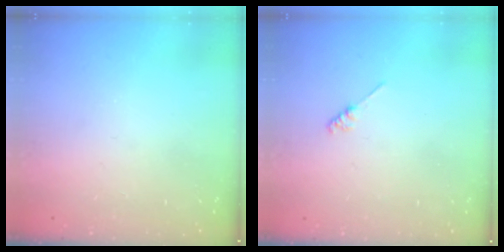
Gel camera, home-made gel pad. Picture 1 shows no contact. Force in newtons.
{"total": 1.2, "press": 1.1, "slide": 0.3}